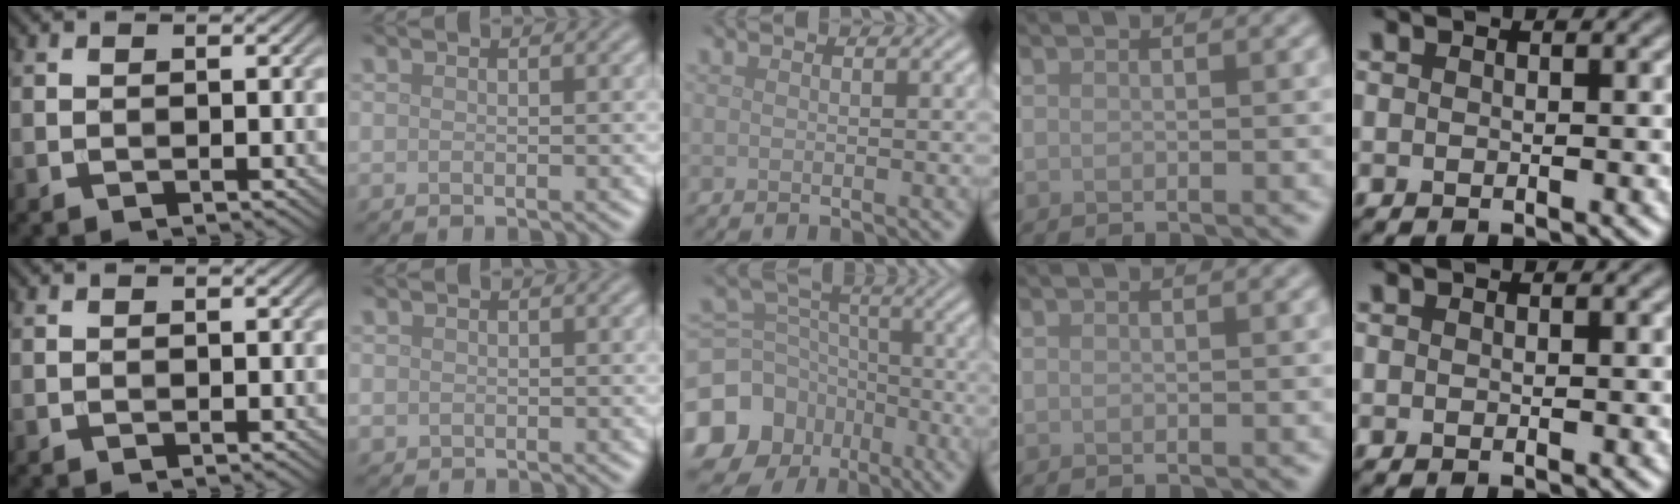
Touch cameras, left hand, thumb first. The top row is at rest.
{"index": {"total": 0.7, "force": [0.0, 0.6, 0.1], "torque": [0.000, -0.002, 0.000]}, "middle": {"total": 15.8, "force": [-8.6, 12.4, 4.7], "torque": [-0.136, -0.055, -0.152]}}